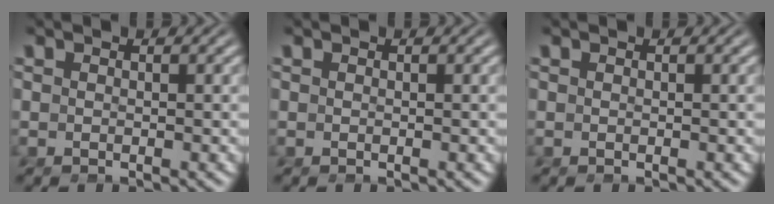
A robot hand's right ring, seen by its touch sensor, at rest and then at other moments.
{"total": 0.0}
{"total": 0.0}